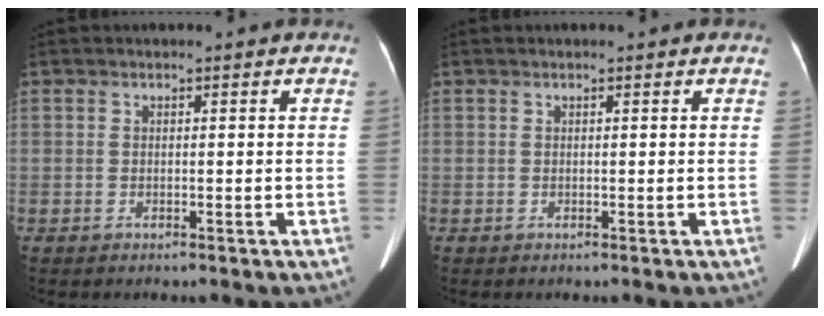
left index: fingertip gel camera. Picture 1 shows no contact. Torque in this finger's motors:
{"motor_torque": [0.12, -0.01, -0.01, 0.02]}